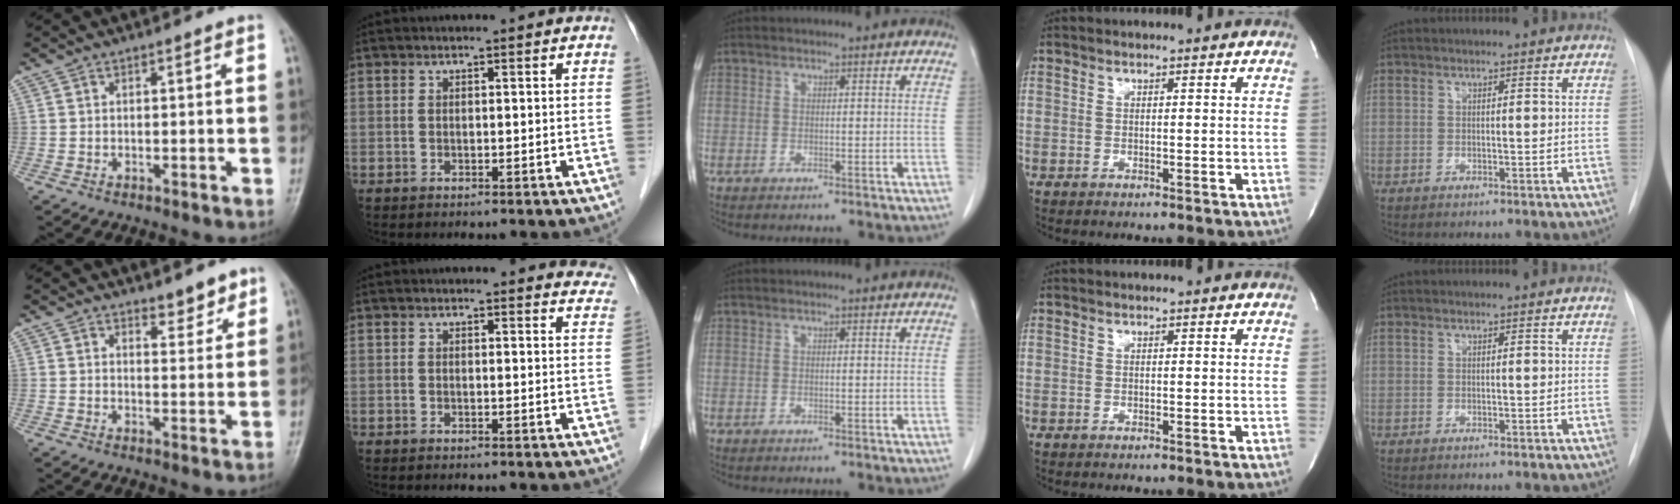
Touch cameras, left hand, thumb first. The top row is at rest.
{"thumb": {"total": 3.9, "force": [3.1, 1.6, 1.6], "torque": [-0.001, -0.023, 0.045]}, "index": {"total": 9.1, "force": [8.7, 2.5, 1.0], "torque": [0.033, -0.013, 0.058]}}